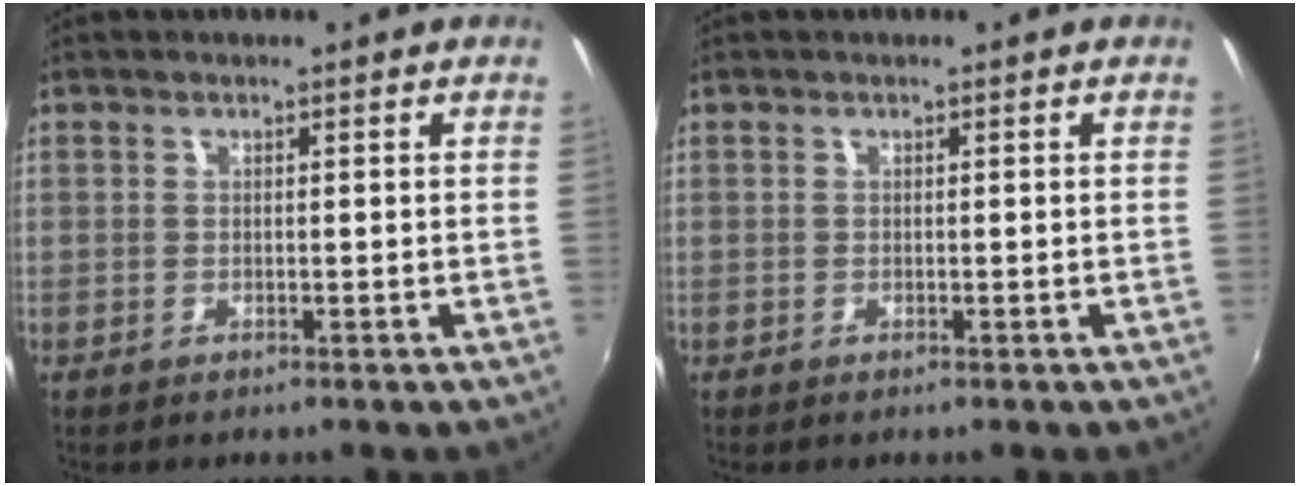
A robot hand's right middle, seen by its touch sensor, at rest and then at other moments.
{"total": 0.0}